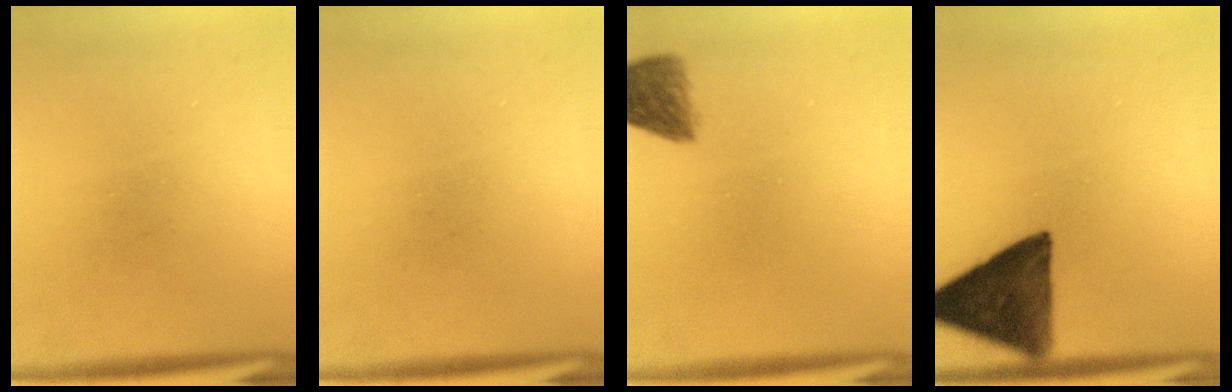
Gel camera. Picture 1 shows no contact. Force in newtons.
{"total": 0.0}
{"total": 4.6}
{"total": 13.1}